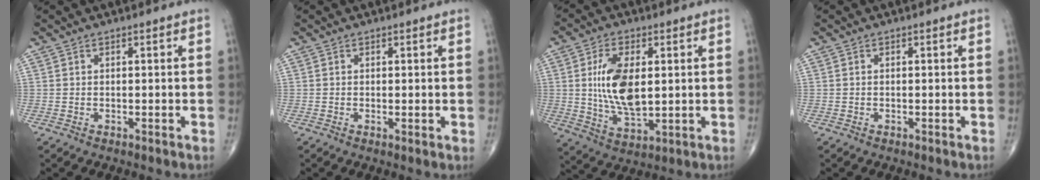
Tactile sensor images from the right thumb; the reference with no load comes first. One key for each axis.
{"total": 1.0, "fx": 0.2, "fy": 0.2, "fz": 0.9, "tx": -0.017, "ty": -0.004, "tz": 0.001}
{"total": 12.3, "fx": 1.5, "fy": 6.2, "fz": 10.5, "tx": -0.193, "ty": -0.014, "tz": 0.034}
{"total": 0.0}